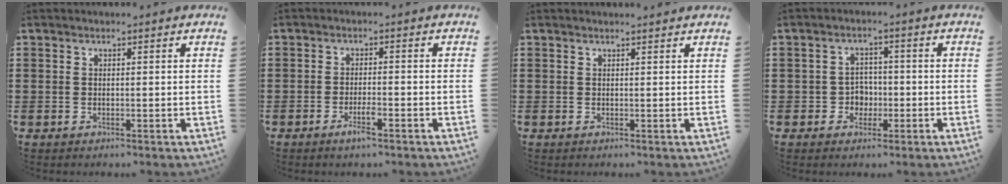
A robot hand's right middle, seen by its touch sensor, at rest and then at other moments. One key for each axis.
{"total": 2.9, "fx": -1.7, "fy": 0.4, "fz": 2.3, "tx": -0.053, "ty": -0.005, "tz": -0.035}
{"total": 0.7, "fx": 0.7, "fy": -0.1, "fz": 0.1, "tx": -0.003, "ty": -0.003, "tz": 0.014}
{"total": 3.2, "fx": -1.0, "fy": 2.9, "fz": 1.1, "tx": -0.029, "ty": 0.006, "tz": -0.024}